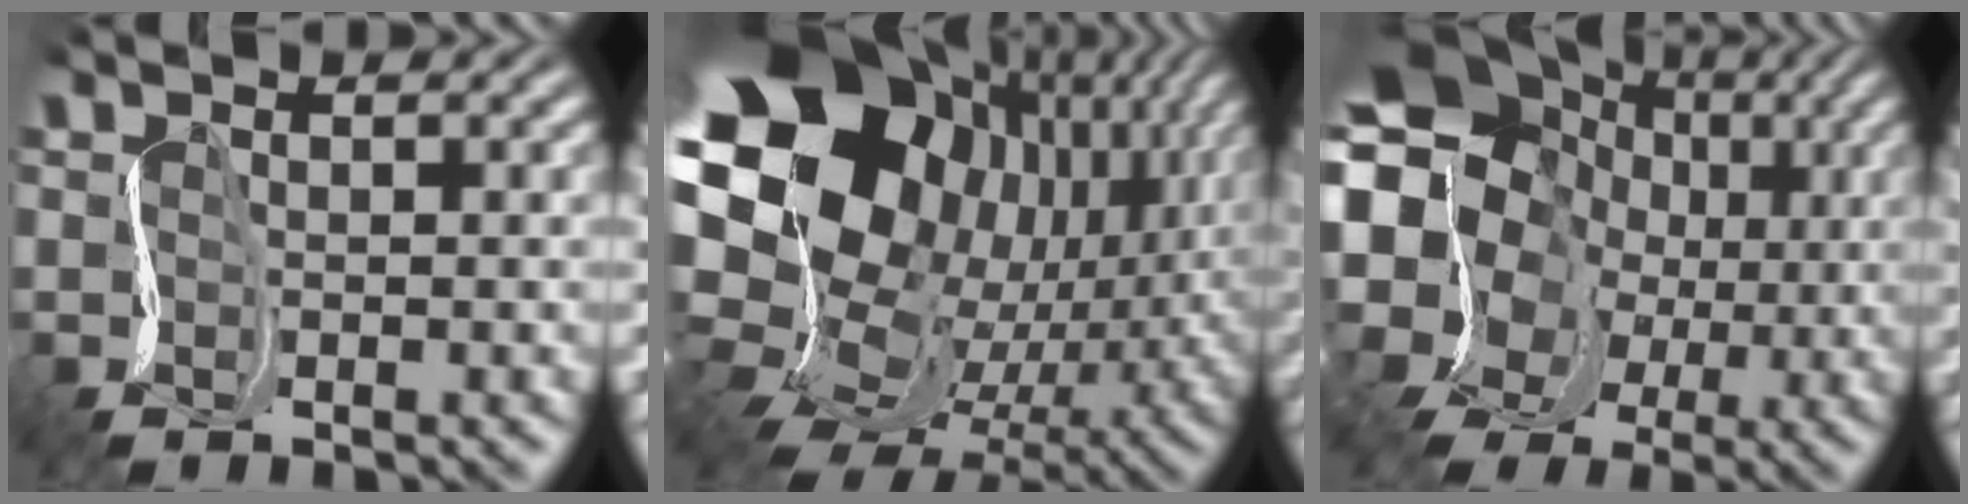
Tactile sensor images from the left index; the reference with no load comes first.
{"total": 20.3, "force": [4.4, 14.9, 13.0], "torque": [-0.266, -0.026, 0.104]}
{"total": 17.4, "force": [3.2, 15.4, 7.6], "torque": [-0.174, 0.029, 0.026]}